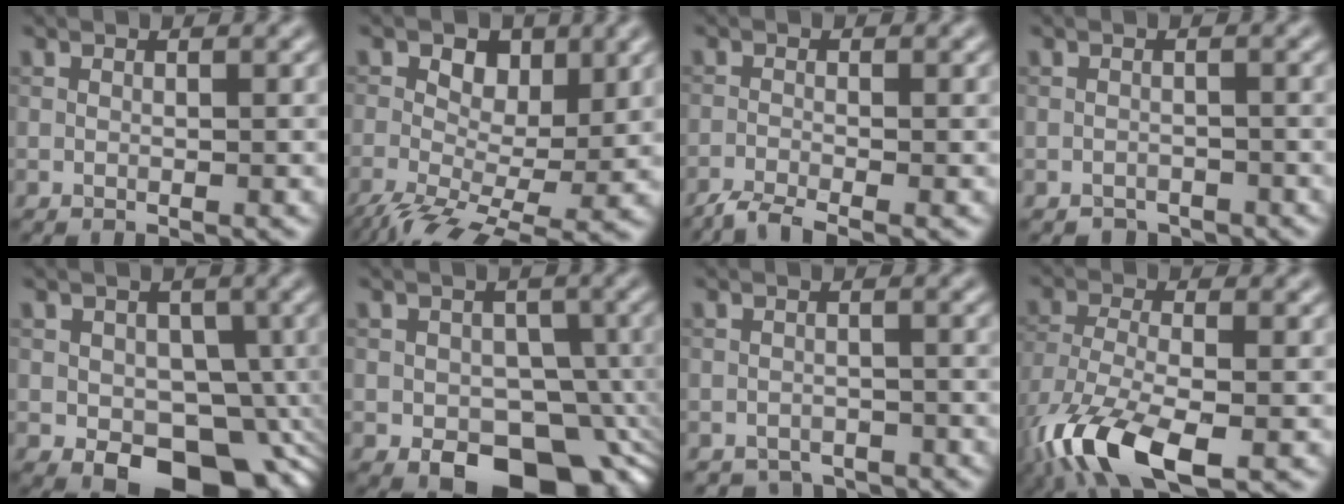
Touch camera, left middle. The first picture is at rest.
{"total": 8.0, "force": [-1.4, 4.5, 6.4], "torque": [-0.108, 0.001, -0.035]}
{"total": 2.6, "force": [-2.1, 0.4, 1.4], "torque": [-0.031, -0.007, -0.052]}
{"total": 1.6, "force": [-1.3, 0.8, 0.0], "torque": [0.009, 0.001, -0.023]}
{"total": 10.0, "force": [-3.0, 6.9, 6.5], "torque": [-0.058, -0.015, -0.041]}
{"total": 10.5, "force": [-4.0, 7.2, 6.6], "torque": [-0.057, -0.020, -0.057]}
{"total": 2.4, "force": [-2.1, 1.2, 0.1], "torque": [0.011, -0.002, -0.034]}
{"total": 9.9, "force": [-5.4, 3.8, 7.4], "torque": [-0.165, -0.021, -0.108]}